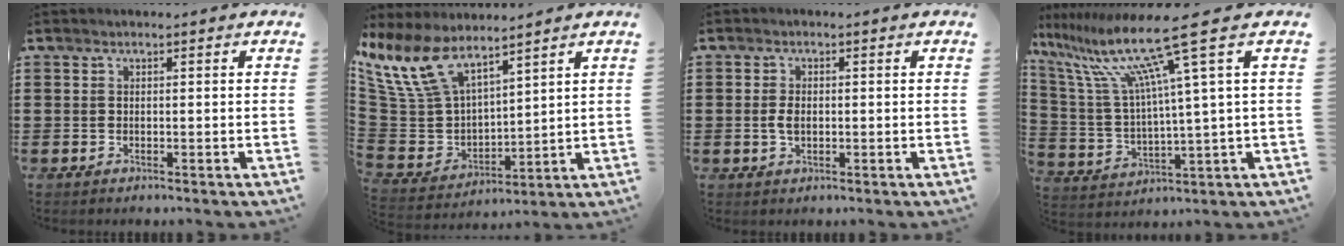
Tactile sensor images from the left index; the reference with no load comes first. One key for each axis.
{"total": 11.5, "fx": 8.5, "fy": 4.5, "fz": 6.2, "tx": -0.174, "ty": -0.050, "tz": 0.155}
{"total": 2.3, "fx": -0.1, "fy": 1.3, "fz": 1.8, "tx": -0.045, "ty": 0.002, "tz": -0.006}
{"total": 14.8, "fx": 8.3, "fy": 0.1, "fz": 12.2, "tx": -0.282, "ty": -0.038, "tz": 0.120}